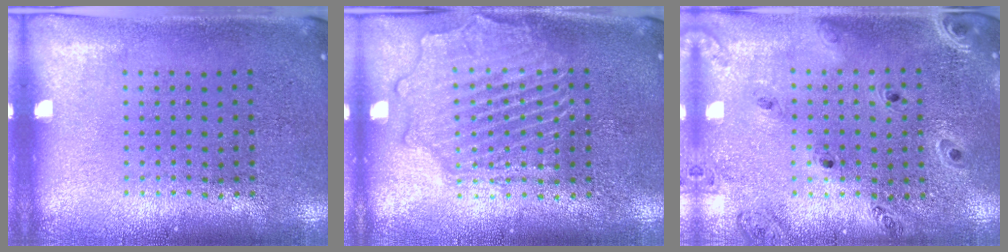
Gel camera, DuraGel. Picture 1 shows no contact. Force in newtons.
{"total": 2.9, "press": 2.9, "slide": 0.3}
{"total": 0.8, "press": 0.8, "slide": 0.1}